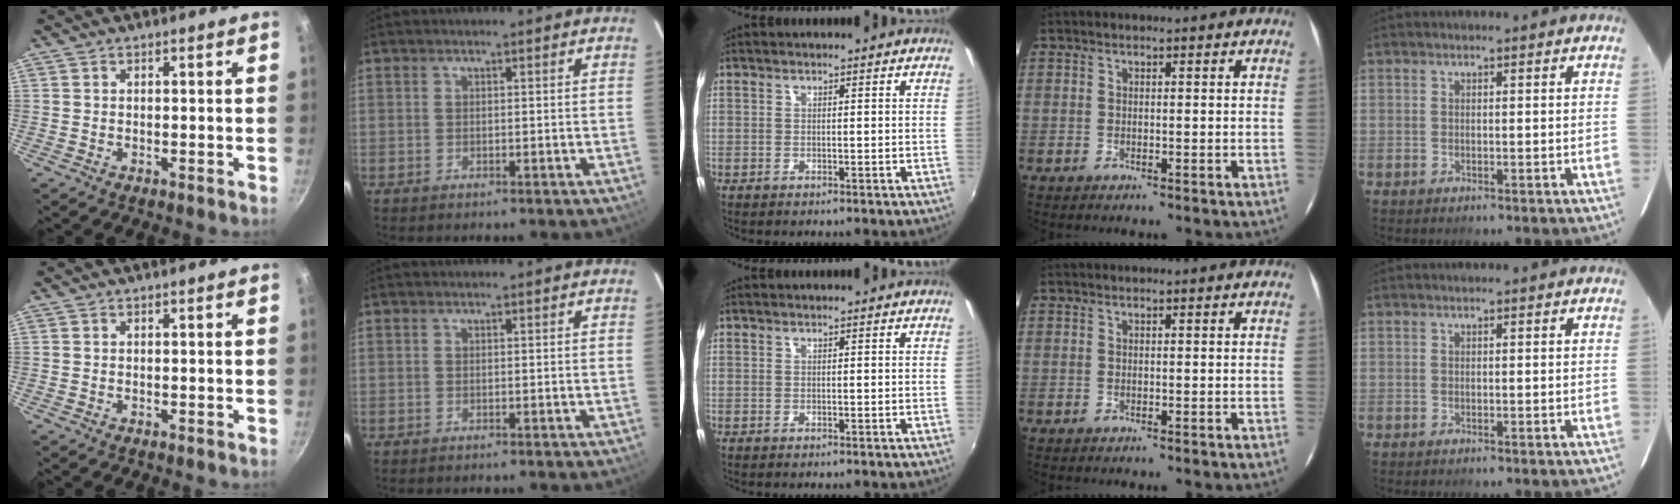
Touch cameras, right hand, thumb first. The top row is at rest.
{}